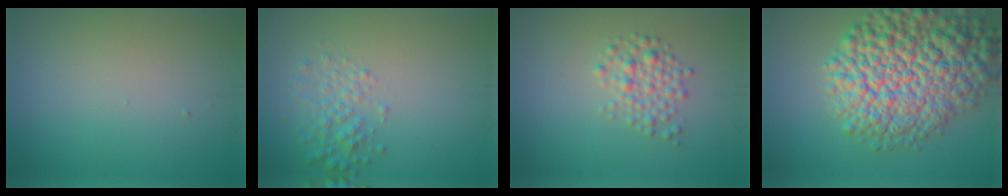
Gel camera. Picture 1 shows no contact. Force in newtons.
{"total": 2.4, "press": 2.4, "slide": 0.1}
{"total": 2.6, "press": 2.6, "slide": 0.1}
{"total": 12.3, "press": 12.3, "slide": 0.5}